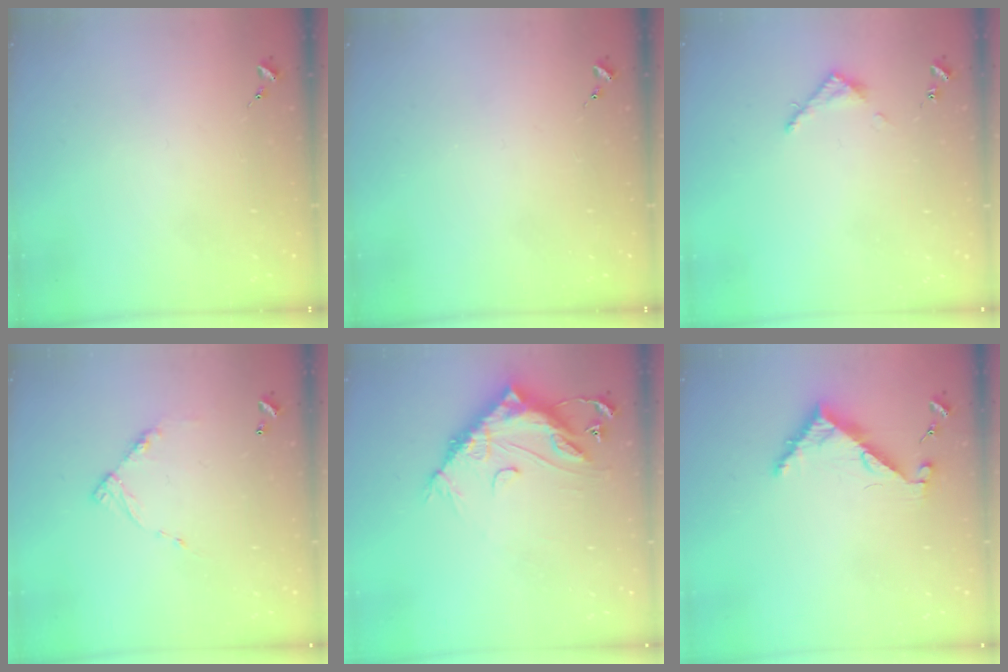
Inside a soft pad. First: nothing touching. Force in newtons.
{"total": 0.0}
{"total": 3.5, "press": 3.5, "slide": 0.3}
{"total": 8.8, "press": 8.8, "slide": 0.5}
{"total": 15.2, "press": 15.2, "slide": 1.0}
{"total": 6.3, "press": 6.3, "slide": 0.5}